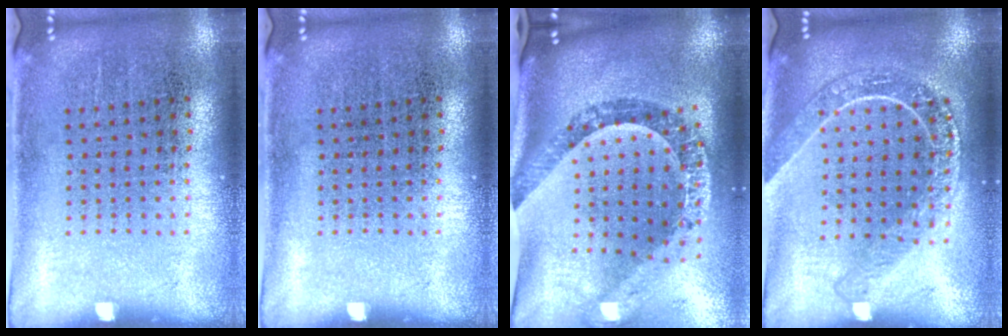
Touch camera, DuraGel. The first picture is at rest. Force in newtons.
{"total": 0.0}
{"total": 2.2, "press": 1.8, "slide": 1.3}
{"total": 1.9, "press": 1.7, "slide": 0.8}